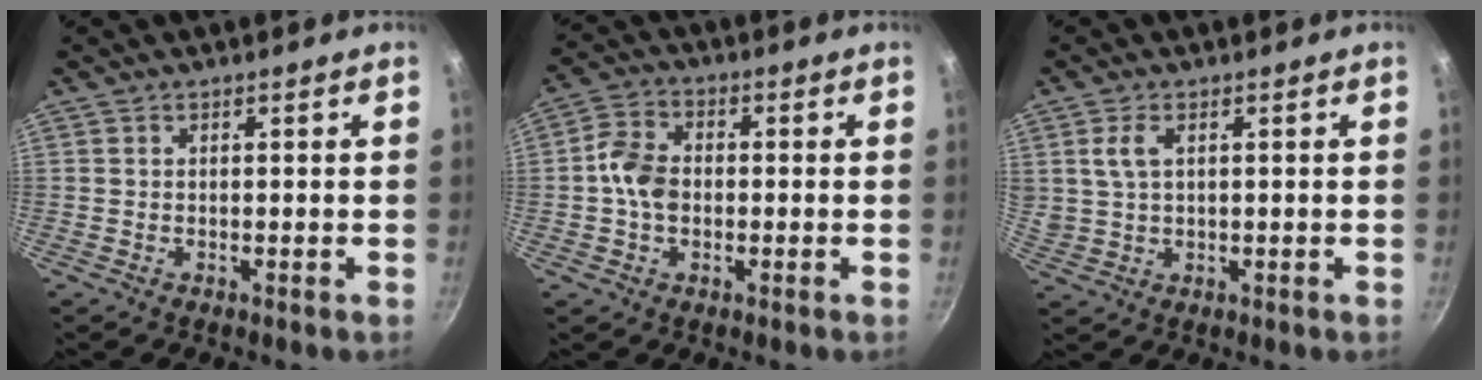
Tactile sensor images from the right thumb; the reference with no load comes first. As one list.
[{"total": 7.1, "force": [-0.6, 5.3, 4.8], "torque": [-0.078, 0.022, -0.023]}, {"total": 4.6, "force": [1.5, 2.7, 3.3], "torque": [-0.060, 0.000, 0.033]}]